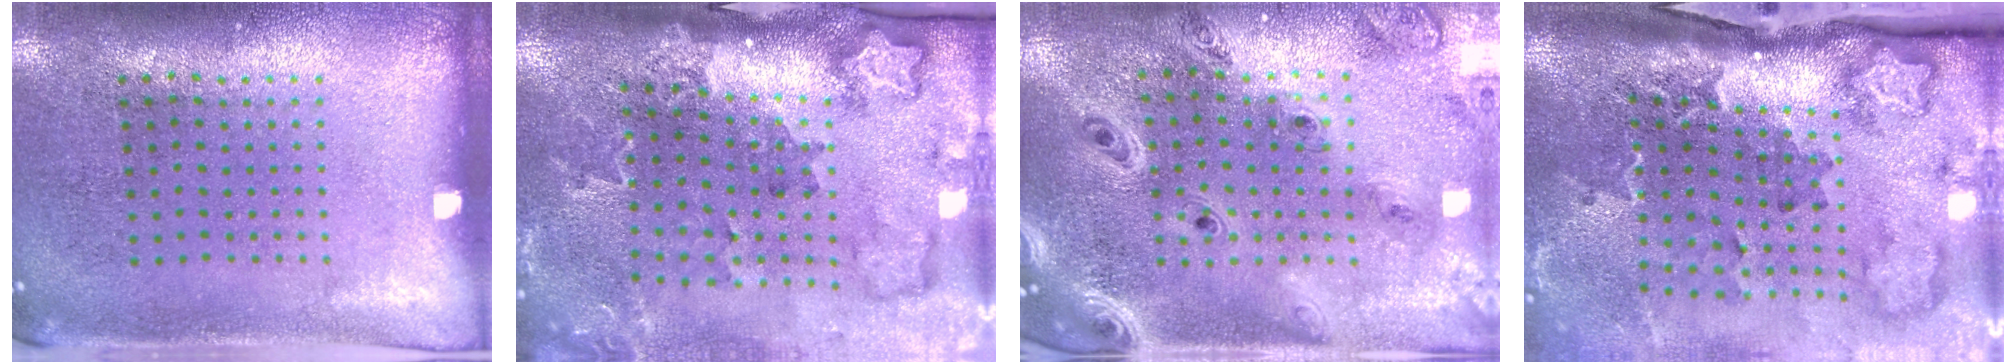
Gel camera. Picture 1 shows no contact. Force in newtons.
{"total": 2.1, "press": 2.0, "slide": 0.7}
{"total": 2.2, "press": 2.1, "slide": 0.8}
{"total": 3.5, "press": 2.3, "slide": 2.6}